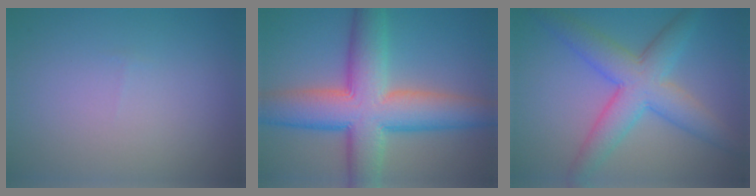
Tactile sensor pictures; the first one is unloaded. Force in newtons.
{"total": 11.0, "press": 11.0, "slide": 0.3}
{"total": 6.7, "press": 6.7, "slide": 0.2}